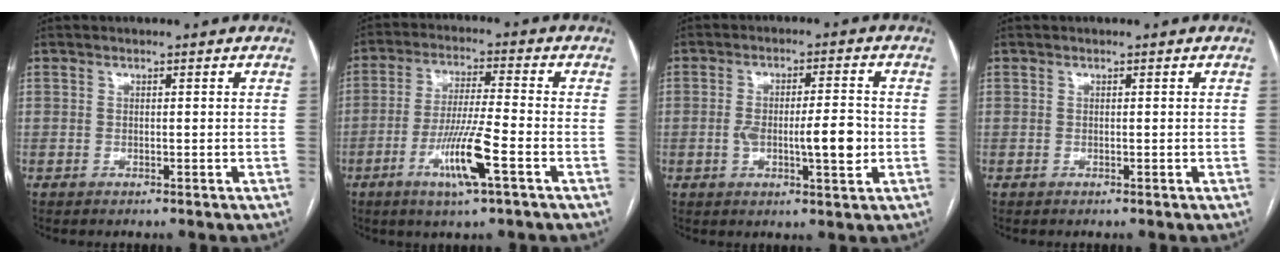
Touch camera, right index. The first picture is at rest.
{"total": 7.6, "force": [-3.0, -0.2, 7.0], "torque": [-0.133, -0.012, -0.056]}
{"total": 7.7, "force": [-1.1, 1.8, 7.4], "torque": [-0.124, 0.004, -0.016]}
{"total": 0.0}